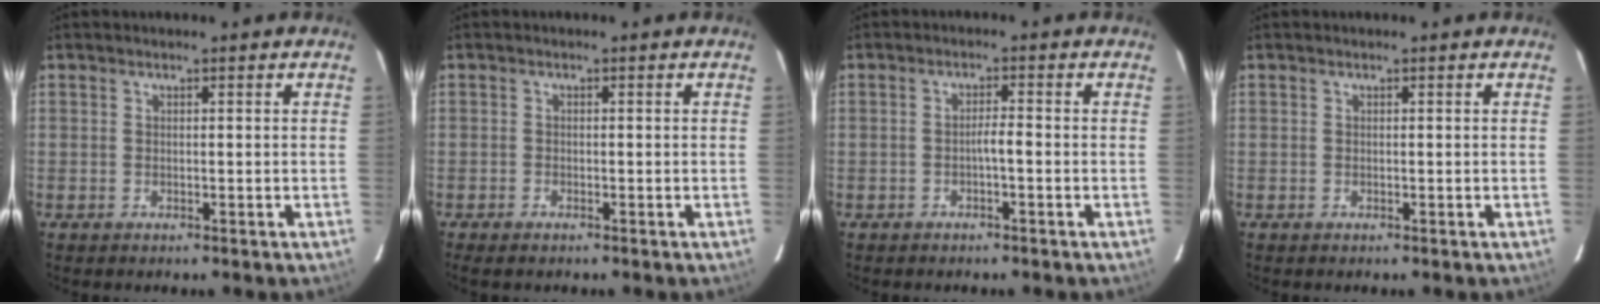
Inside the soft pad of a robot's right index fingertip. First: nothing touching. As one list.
[{"total": 1.7, "force": [-1.3, 0.6, 0.9], "torque": [-0.019, -0.002, -0.018]}, {"total": 2.0, "force": [-0.7, 0.1, 1.8], "torque": [-0.029, 0.003, -0.015]}, {"total": 0.0}]